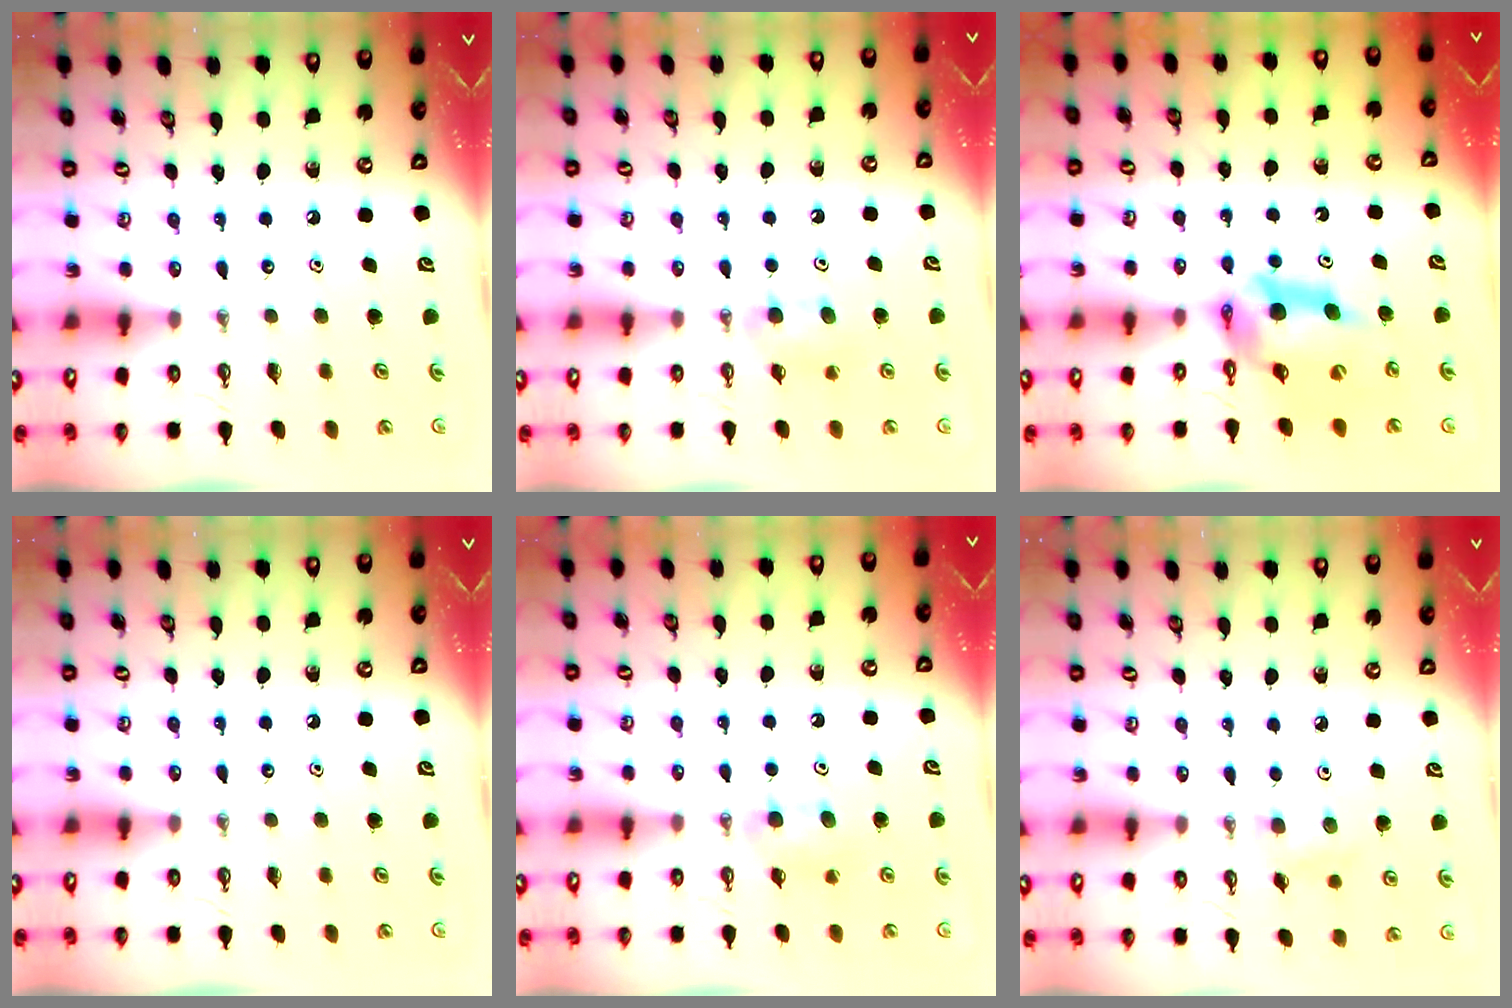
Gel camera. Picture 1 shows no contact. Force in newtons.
{"total": 4.9, "press": 4.7, "slide": 1.4}
{"total": 12.0, "press": 11.9, "slide": 1.2}
{"total": 0.0}
{"total": 4.9, "press": 4.7, "slide": 1.4}
{"total": 7.5, "press": 6.4, "slide": 4.0}